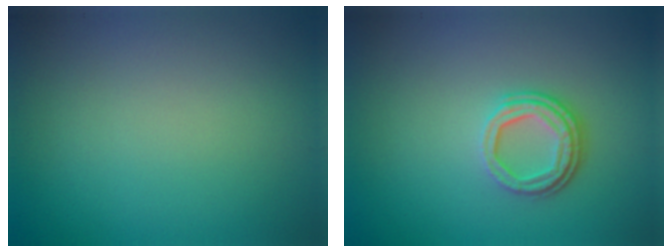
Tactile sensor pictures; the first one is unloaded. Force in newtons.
{"total": 3.3, "press": 2.5, "slide": 2.1}